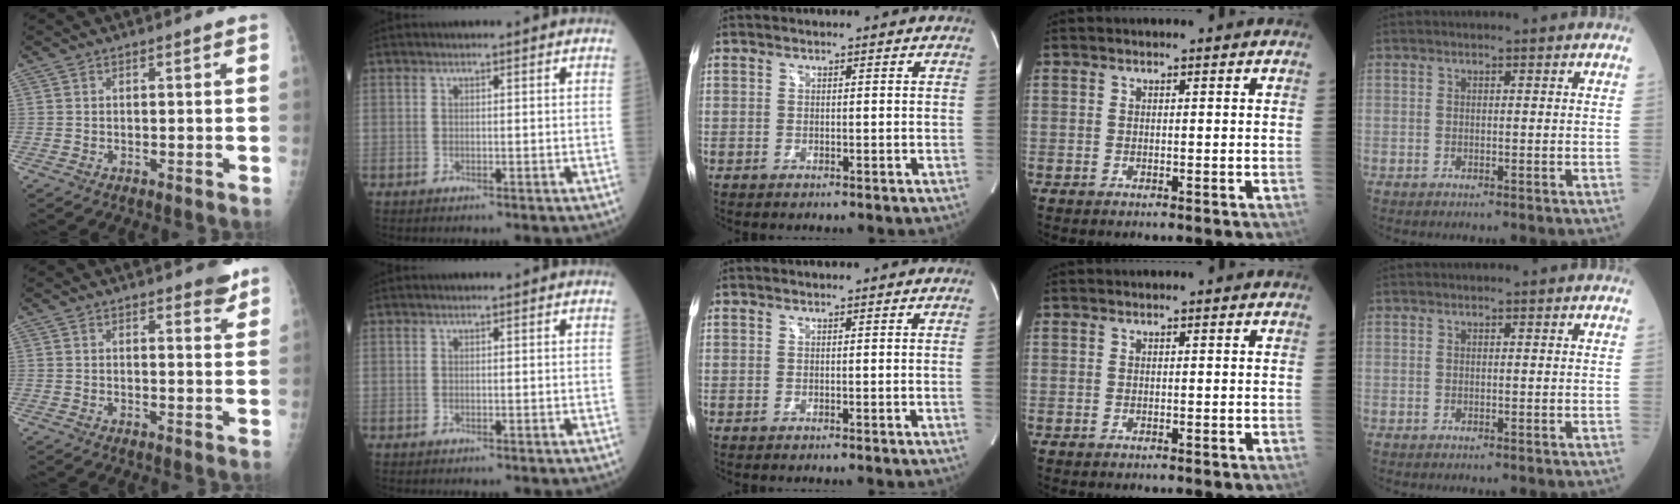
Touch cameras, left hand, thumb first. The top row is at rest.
{"thumb": {"total": 3.4, "force": [2.7, 1.0, 1.9], "torque": [-0.009, -0.017, 0.032]}, "middle": {"total": 0.8, "force": [0.0, 0.3, -0.7], "torque": [0.008, 0.004, -0.002]}}